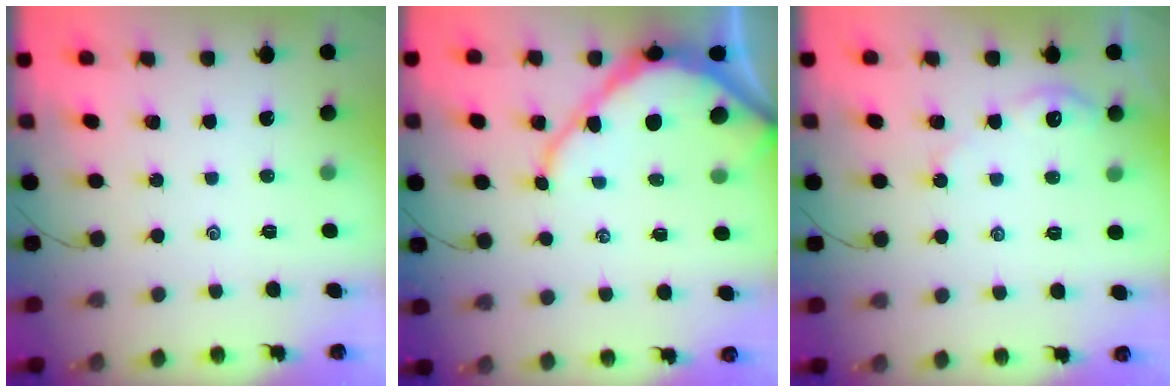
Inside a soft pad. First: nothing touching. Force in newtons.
{"total": 9.1, "press": 9.1, "slide": 1.0}
{"total": 3.3, "press": 3.2, "slide": 0.3}